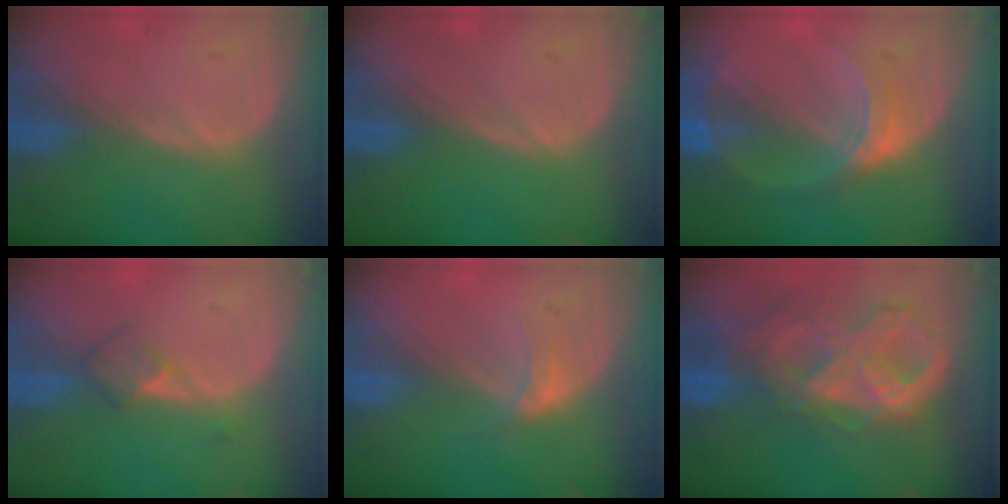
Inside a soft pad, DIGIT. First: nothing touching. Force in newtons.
{"total": 0.0}
{"total": 6.8, "press": 6.0, "slide": 3.2}
{"total": 2.7, "press": 2.4, "slide": 1.1}
{"total": 2.3, "press": 1.9, "slide": 1.3}
{"total": 10.6, "press": 8.9, "slide": 5.7}